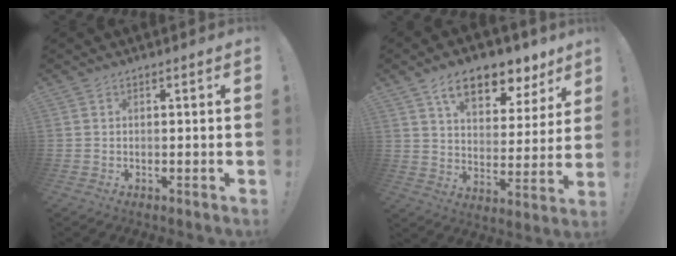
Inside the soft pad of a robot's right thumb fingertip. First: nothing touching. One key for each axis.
{"total": 14.0, "fx": 9.1, "fy": 7.1, "fz": 7.9, "tx": -0.119, "ty": -0.058, "tz": 0.157}